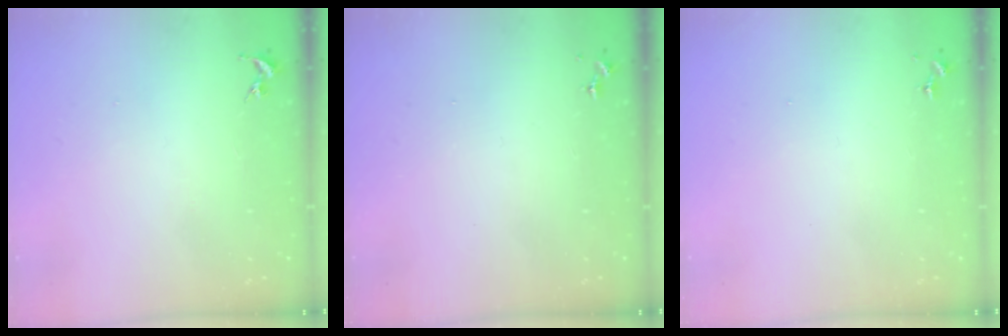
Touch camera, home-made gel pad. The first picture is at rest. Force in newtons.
{"total": 0.0}
{"total": 0.0}